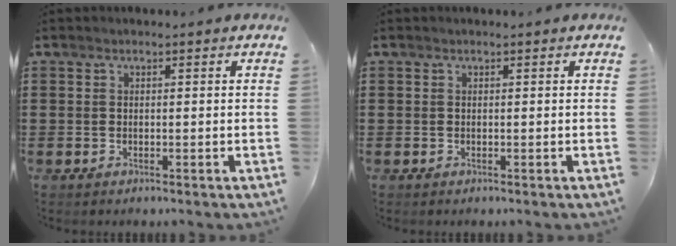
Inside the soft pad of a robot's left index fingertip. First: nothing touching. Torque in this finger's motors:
{"motor_torque": [0.00, 0.00, 0.00, 0.00]}